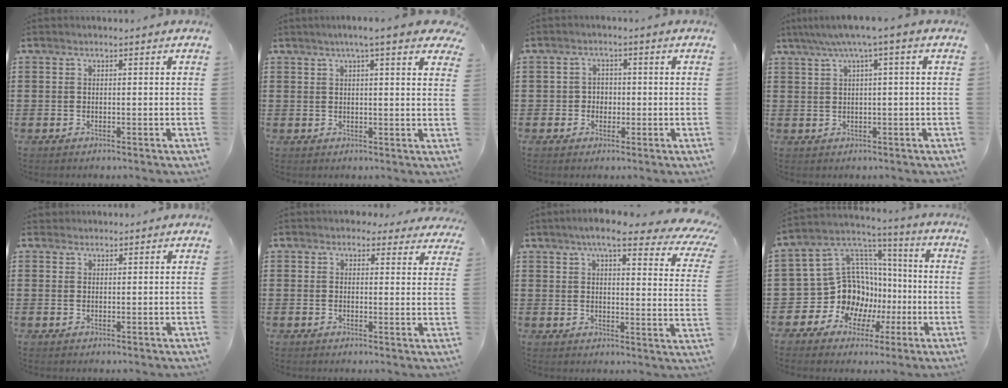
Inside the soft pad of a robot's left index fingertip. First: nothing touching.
{"total": 4.1, "force": [2.9, 0.2, 2.9], "torque": [-0.056, 0.000, 0.050]}
{"total": 2.3, "force": [-0.6, 2.1, 0.6], "torque": [-0.020, 0.006, -0.016]}
{"total": 3.3, "force": [0.6, -0.1, 3.3], "torque": [-0.062, -0.001, 0.005]}
{"total": 1.1, "force": [1.0, 0.5, 0.0], "torque": [-0.003, 0.004, 0.020]}
{"total": 2.4, "force": [2.0, 1.2, 0.4], "torque": [-0.010, 0.000, 0.036]}
{"total": 8.0, "force": [6.1, 1.2, 5.0], "torque": [-0.092, -0.025, 0.100]}
{"total": 12.7, "force": [-2.4, 12.0, 3.6], "torque": [-0.120, -0.023, -0.022]}